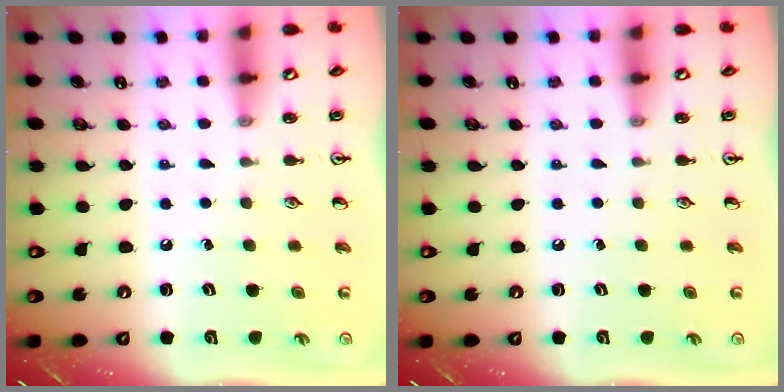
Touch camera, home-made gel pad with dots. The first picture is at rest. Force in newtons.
{"total": 0.0}